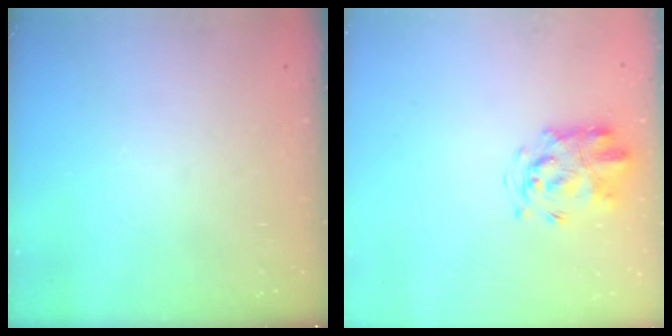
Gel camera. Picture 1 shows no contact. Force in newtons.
{"total": 3.5, "press": 3.4, "slide": 0.9}